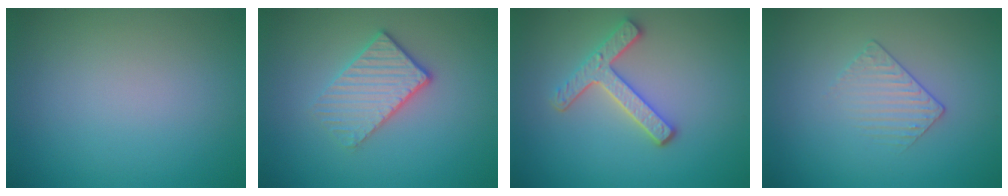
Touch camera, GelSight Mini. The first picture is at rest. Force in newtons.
{"total": 3.2, "press": 2.9, "slide": 1.4}
{"total": 3.6, "press": 3.0, "slide": 2.0}
{"total": 1.4, "press": 0.9, "slide": 1.1}